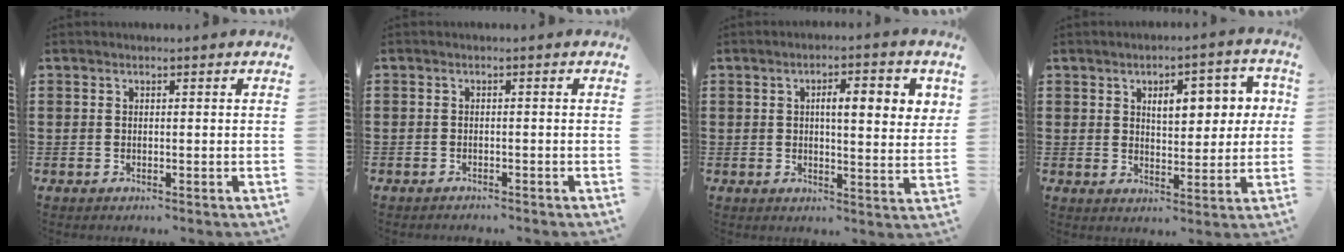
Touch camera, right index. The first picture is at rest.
{"total": 0.9, "force": [-0.9, 0.1, 0.0], "torque": [-0.003, 0.001, -0.020]}
{"total": 5.5, "force": [1.4, 1.3, 5.1], "torque": [-0.084, 0.000, 0.016]}
{"total": 6.7, "force": [1.9, 3.4, 5.4], "torque": [-0.083, -0.001, 0.022]}